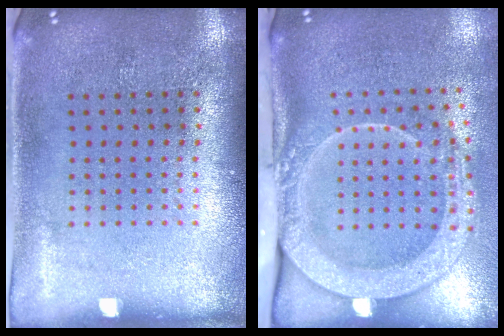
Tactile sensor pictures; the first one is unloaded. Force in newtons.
{"total": 2.8, "press": 2.1, "slide": 1.9}